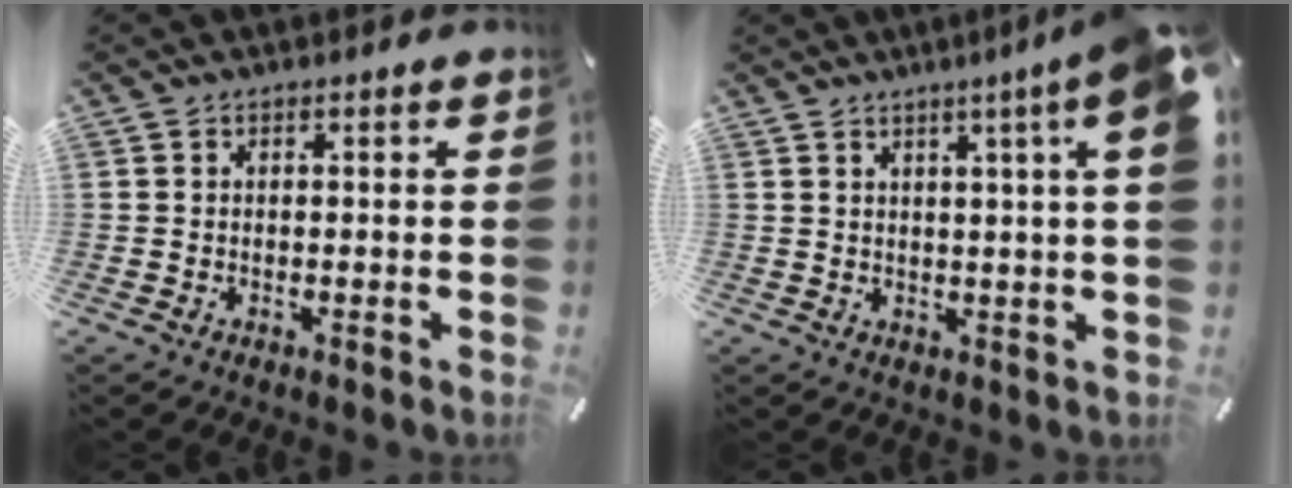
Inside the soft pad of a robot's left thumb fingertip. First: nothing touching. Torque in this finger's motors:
{"motor_torque": [2.84, 2.17, 1.45, -1.31, 0.15]}